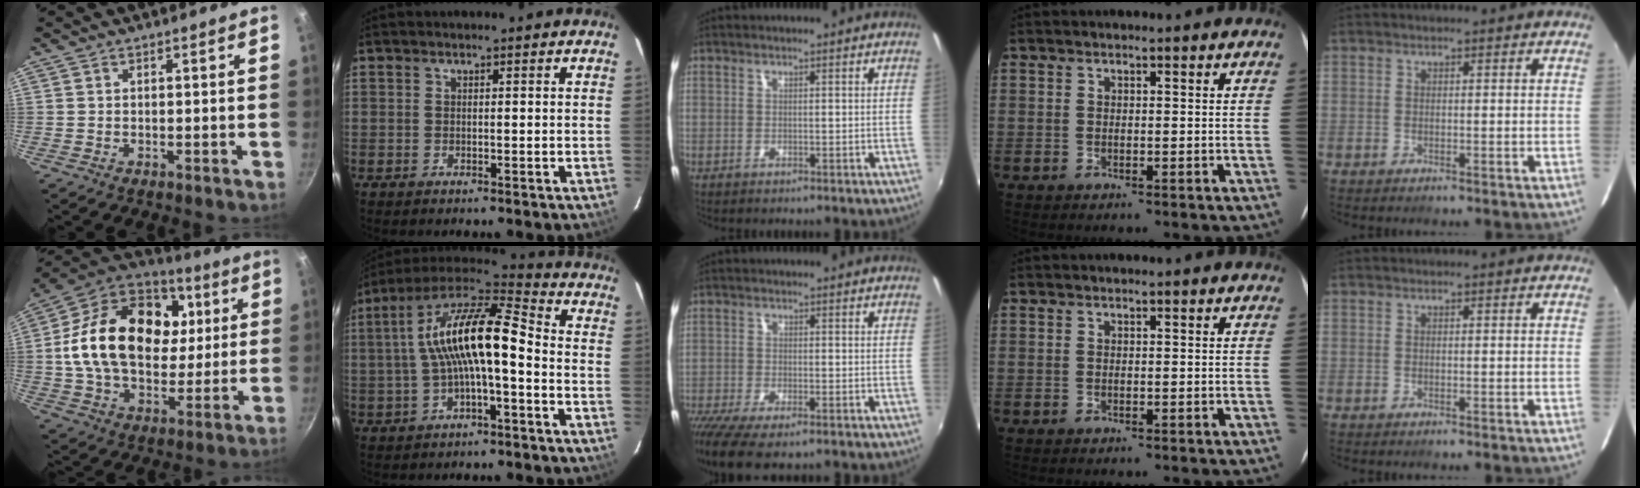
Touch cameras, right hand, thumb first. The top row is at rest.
{"thumb": {"total": 27.1, "force": [4.4, 19.0, 18.9], "torque": [-0.311, 0.016, 0.068]}, "index": {"total": 14.4, "force": [-1.3, 3.8, 13.9], "torque": [-0.254, 0.024, -0.028]}, "middle": {"total": 9.2, "force": [-6.6, 2.5, 5.8], "torque": [-0.140, -0.046, -0.121]}}